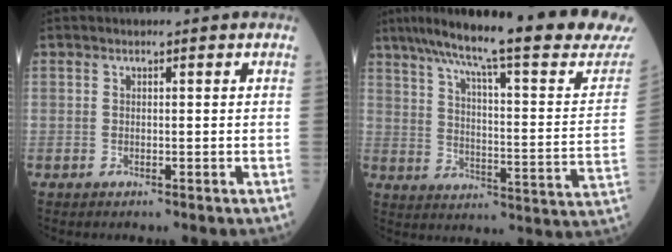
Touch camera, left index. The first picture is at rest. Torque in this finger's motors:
{"motor_torque": [1.04, -1.10, 0.46, 0.21]}